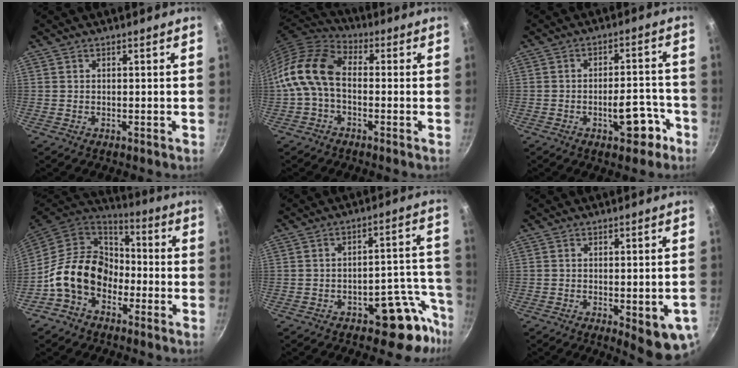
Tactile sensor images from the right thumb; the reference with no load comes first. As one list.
[{"total": 12.3, "force": [-1.3, 8.0, 9.2], "torque": [-0.168, 0.038, -0.046]}, {"total": 8.2, "force": [-4.1, 3.7, 6.0], "torque": [-0.056, 0.039, -0.047]}, {"total": 15.1, "force": [-4.8, 11.4, 8.7], "torque": [-0.114, 0.052, -0.106]}, {"total": 10.9, "force": [-6.9, 5.5, 6.4], "torque": [-0.001, 0.076, -0.085]}, {"total": 9.7, "force": [-3.2, 2.8, 8.7], "torque": [-0.079, 0.004, -0.034]}]